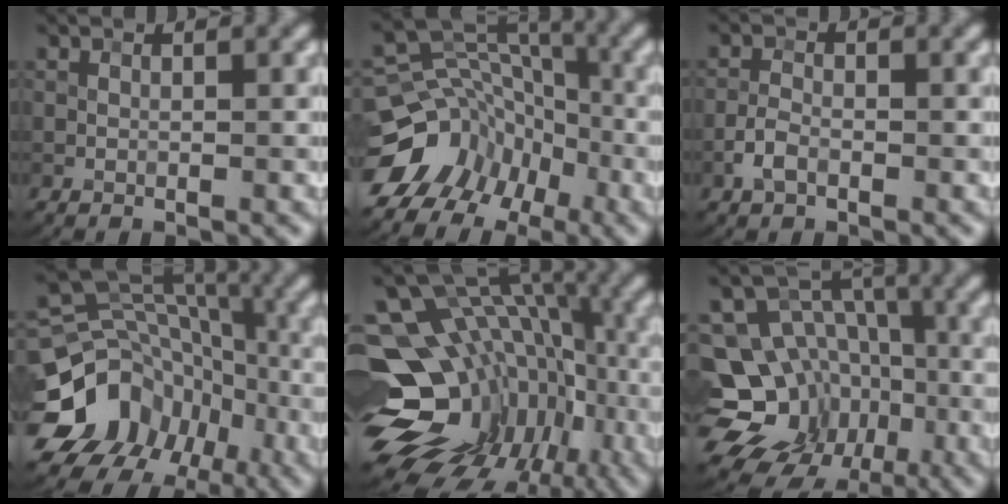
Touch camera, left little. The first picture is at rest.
{"total": 12.5, "force": [-7.1, 9.7, 3.4], "torque": [-0.070, -0.010, -0.126]}
{"total": 1.8, "force": [-1.2, 1.0, 1.0], "torque": [-0.018, 0.005, -0.029]}
{"total": 13.6, "force": [-6.4, 10.7, 5.5], "torque": [-0.114, 0.016, -0.111]}
{"total": 17.7, "force": [-4.6, 13.1, 10.9], "torque": [-0.184, 0.015, -0.045]}
{"total": 16.0, "force": [-5.7, 13.6, 6.3], "torque": [-0.131, -0.008, -0.107]}